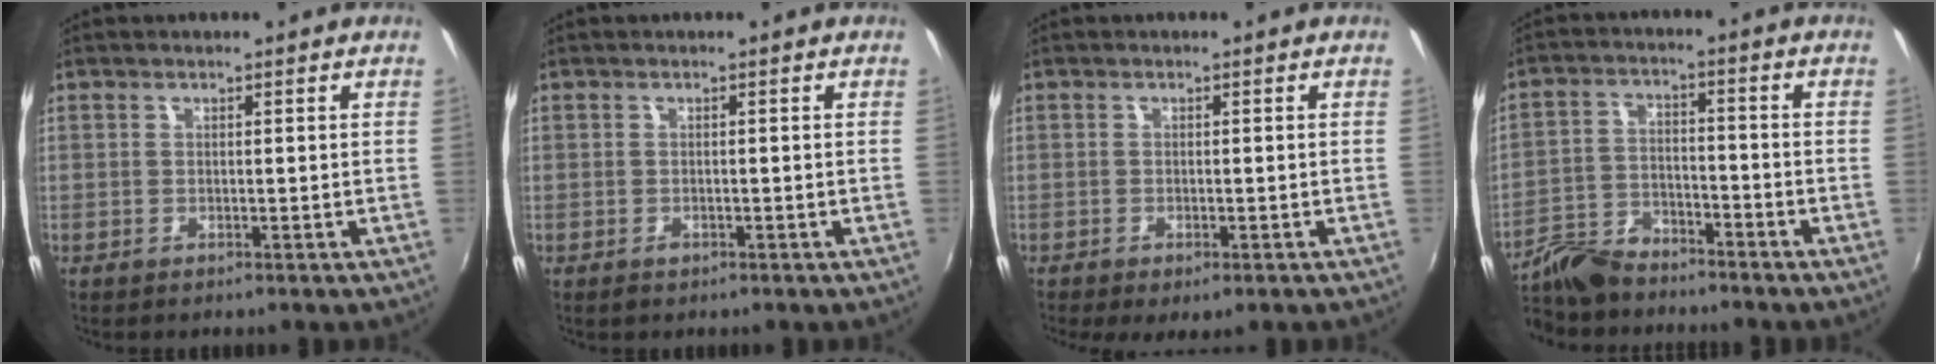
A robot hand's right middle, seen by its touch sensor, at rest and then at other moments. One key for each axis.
{"total": 1.0, "fx": -0.7, "fy": 0.7, "fz": 0.4, "tx": -0.007, "ty": -0.003, "tz": -0.011}
{"total": 3.2, "fx": -1.8, "fy": 1.1, "fz": 2.4, "tx": -0.045, "ty": -0.019, "tz": -0.021}
{"total": 9.9, "fx": -8.6, "fy": 3.6, "fz": 3.4, "tx": -0.090, "ty": 0.002, "tz": -0.161}